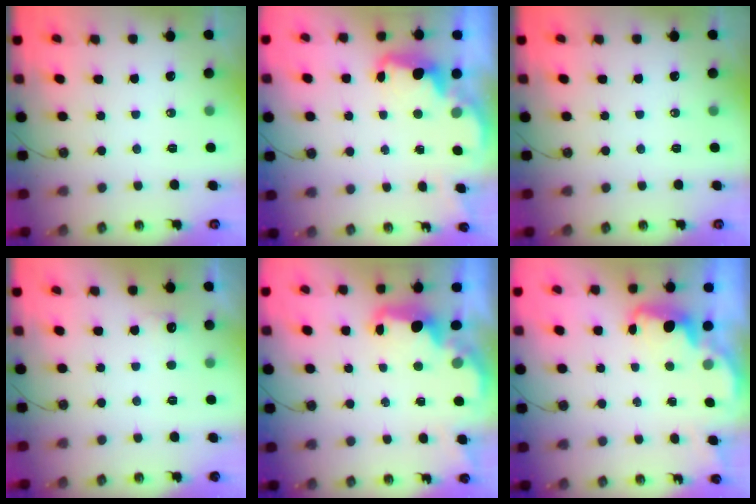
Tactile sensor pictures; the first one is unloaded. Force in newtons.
{"total": 2.6, "press": 2.5, "slide": 0.5}
{"total": 0.0}
{"total": 4.5, "press": 4.3, "slide": 1.2}
{"total": 2.4, "press": 2.3, "slide": 0.8}
{"total": 2.3, "press": 2.3, "slide": 0.5}